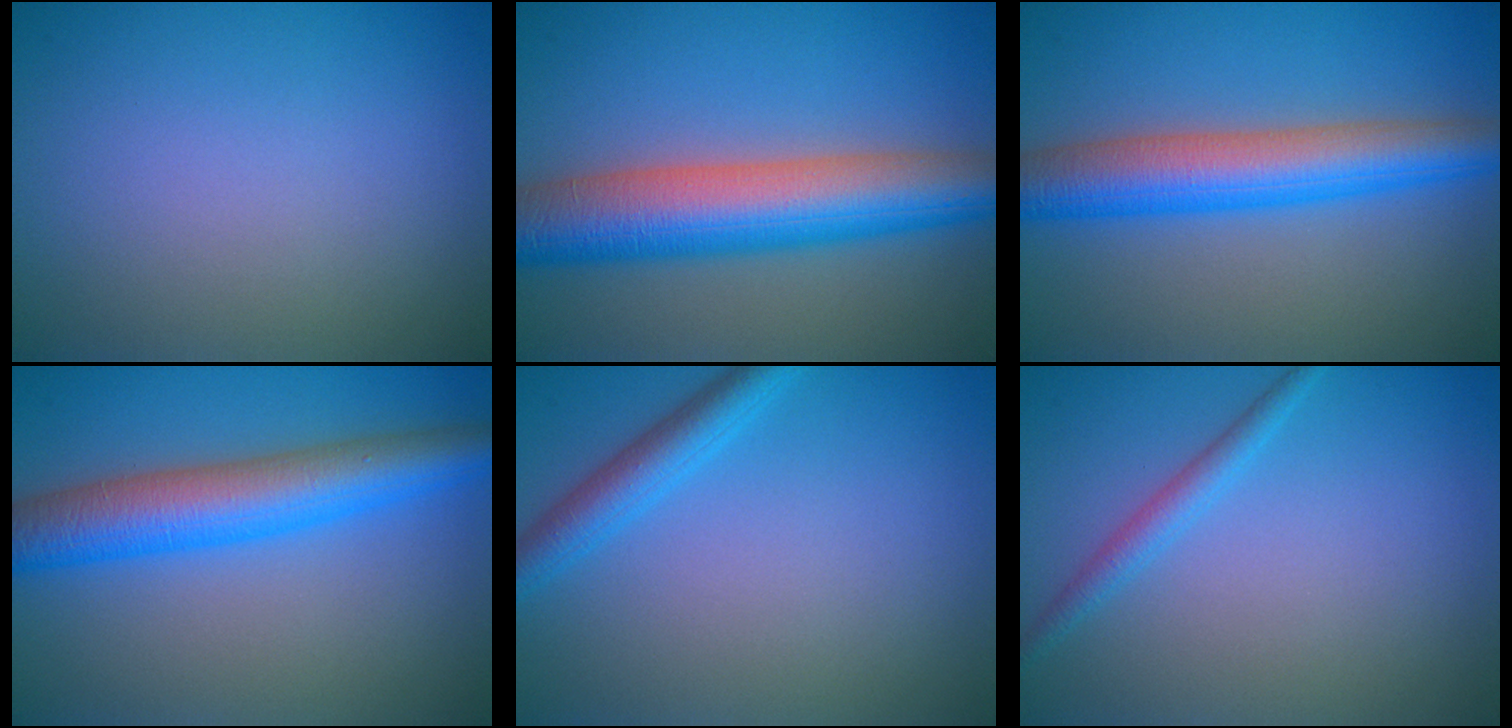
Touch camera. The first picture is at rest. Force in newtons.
{"total": 9.8, "press": 9.8, "slide": 0.0}
{"total": 7.1, "press": 7.1, "slide": 0.2}
{"total": 7.1, "press": 7.1, "slide": 0.0}
{"total": 3.0, "press": 2.9, "slide": 0.2}
{"total": 1.8, "press": 1.7, "slide": 0.1}